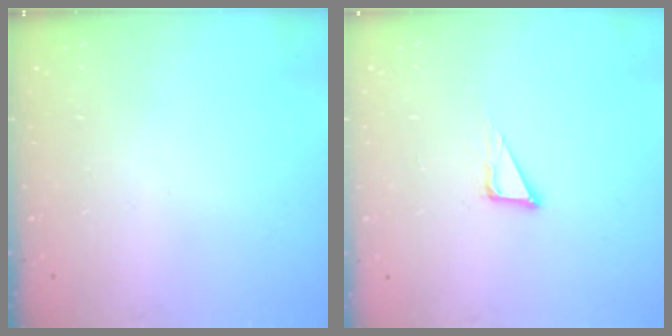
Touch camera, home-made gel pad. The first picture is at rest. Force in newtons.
{"total": 5.3, "press": 5.3, "slide": 0.3}